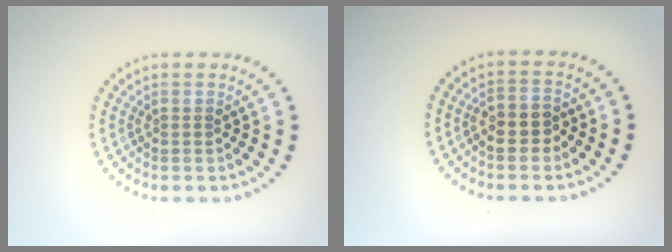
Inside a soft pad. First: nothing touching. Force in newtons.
{"total": 1.8, "press": 1.7, "slide": 0.6}